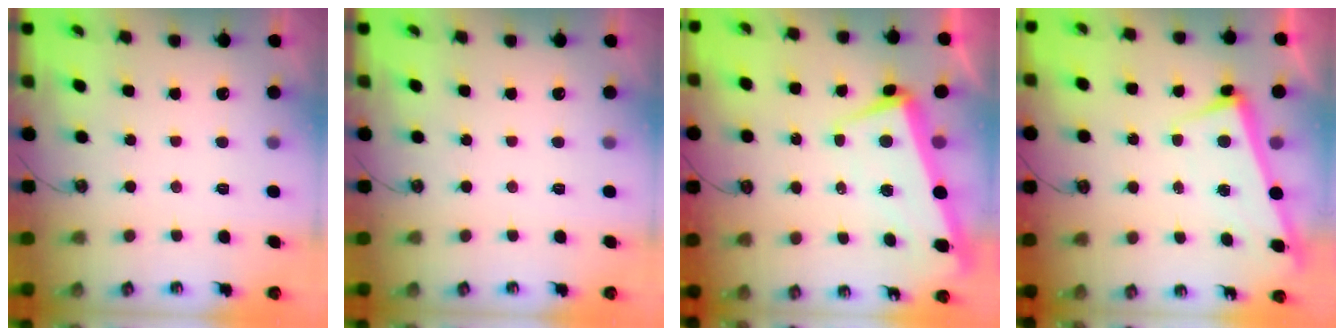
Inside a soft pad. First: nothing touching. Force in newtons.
{"total": 0.0}
{"total": 2.1, "press": 0.4, "slide": 2.1}
{"total": 2.8, "press": 2.7, "slide": 0.7}